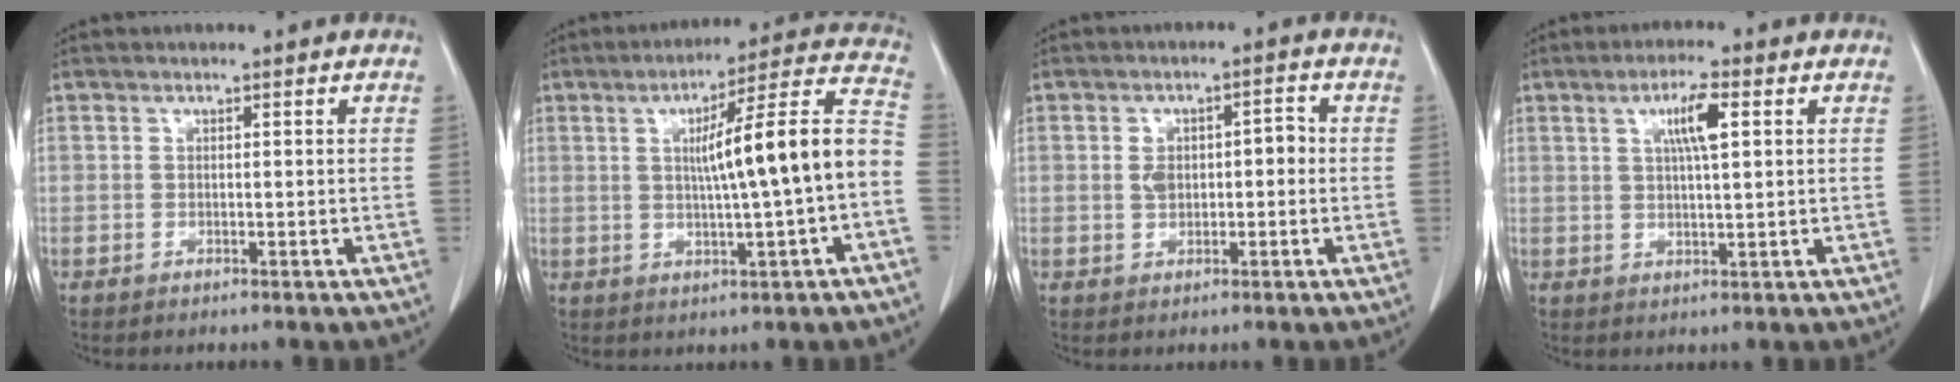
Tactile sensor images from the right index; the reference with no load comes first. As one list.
[{"total": 13.9, "force": [-0.6, 0.2, 13.9], "torque": [-0.196, 0.029, -0.010]}, {"total": 4.6, "force": [0.0, 2.7, 3.7], "torque": [-0.065, 0.024, 0.006]}, {"total": 5.4, "force": [1.9, 0.5, 5.0], "torque": [-0.091, 0.002, 0.033]}]